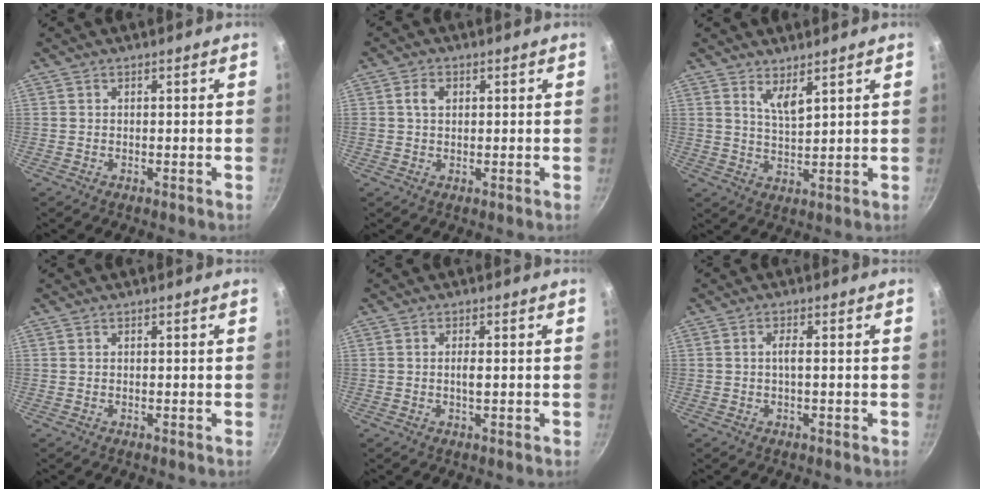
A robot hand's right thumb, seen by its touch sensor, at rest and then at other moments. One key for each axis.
{"total": 2.8, "fx": 0.7, "fy": 2.1, "fz": 1.8, "tx": -0.022, "ty": 0.003, "tz": 0.012}
{"total": 3.9, "fx": 2.7, "fy": 0.9, "fz": 2.7, "tx": -0.052, "ty": -0.031, "tz": 0.051}
{"total": 0.0}
{"total": 1.6, "fx": -0.1, "fy": 0.4, "fz": 1.6, "tx": -0.032, "ty": 0.002, "tz": -0.004}
{"total": 1.7, "fx": -0.2, "fy": 0.4, "fz": 1.7, "tx": -0.039, "ty": 0.006, "tz": -0.005}